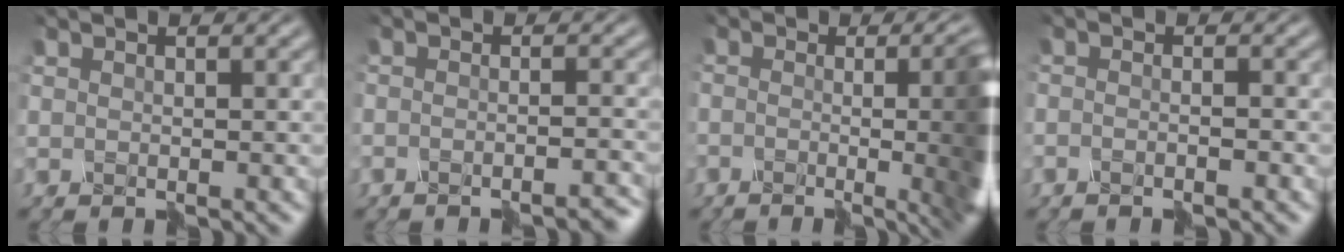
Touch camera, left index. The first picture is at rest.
{"total": 3.2, "force": [-2.9, -0.3, 1.1], "torque": [-0.014, -0.006, -0.039]}
{"total": 13.4, "force": [-2.0, 5.8, 11.9], "torque": [-0.093, -0.005, -0.018]}
{"total": 1.9, "force": [-1.8, -0.5, 0.3], "torque": [0.005, -0.002, -0.024]}